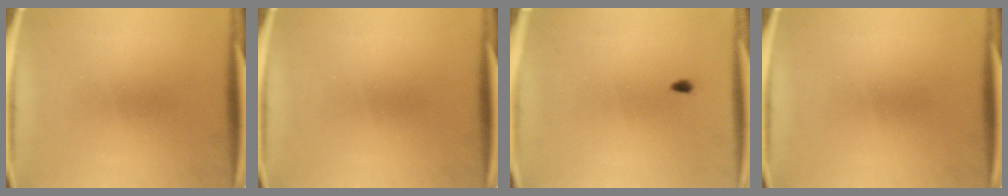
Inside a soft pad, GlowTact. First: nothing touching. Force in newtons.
{"total": 0.0}
{"total": 0.6}
{"total": 0.0}